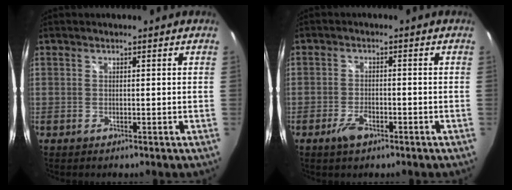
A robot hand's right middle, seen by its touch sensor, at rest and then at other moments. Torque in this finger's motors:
{"motor_torque": [0.84, -0.59, 0.23, 0.06]}